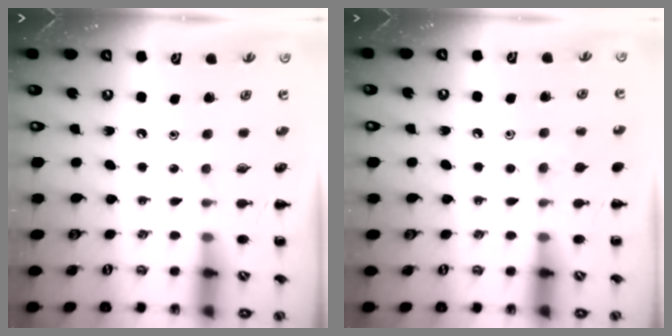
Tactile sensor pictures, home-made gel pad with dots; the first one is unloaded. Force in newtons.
{"total": 5.0, "press": 4.6, "slide": 1.9}